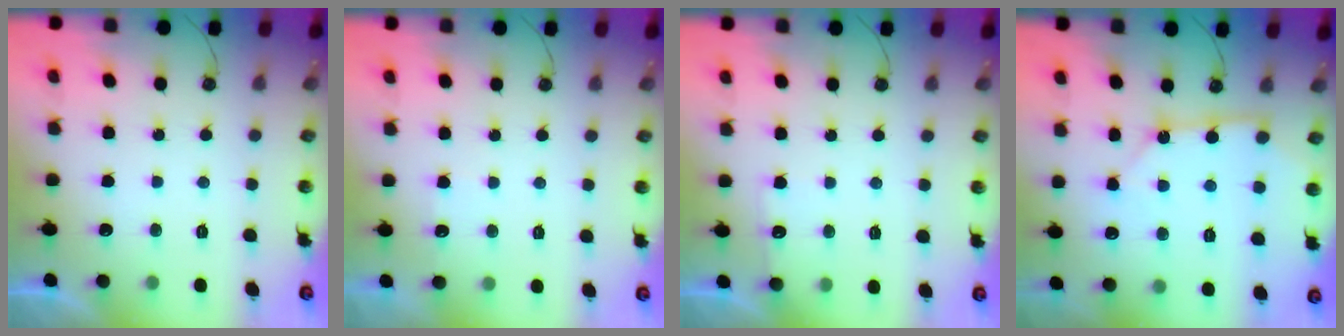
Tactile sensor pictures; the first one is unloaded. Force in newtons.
{"total": 4.2, "press": 4.2, "slide": 0.6}
{"total": 5.9, "press": 5.9, "slide": 0.7}
{"total": 7.6, "press": 7.5, "slide": 0.7}